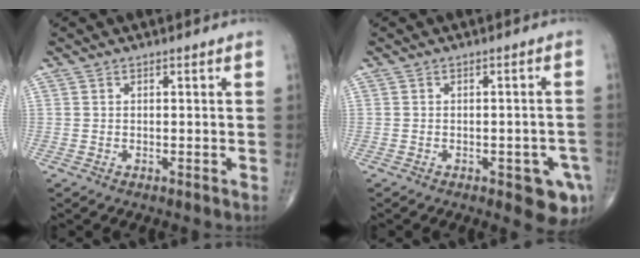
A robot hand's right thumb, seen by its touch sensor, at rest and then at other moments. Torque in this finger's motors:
{"motor_torque": [1.17, 0.97, -0.03, -0.13, 0.15]}